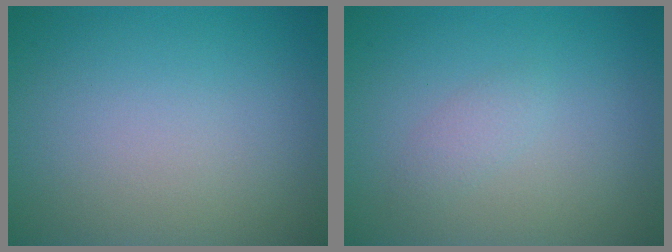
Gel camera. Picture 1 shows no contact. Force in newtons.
{"total": 1.0, "press": 1.0, "slide": 0.1}